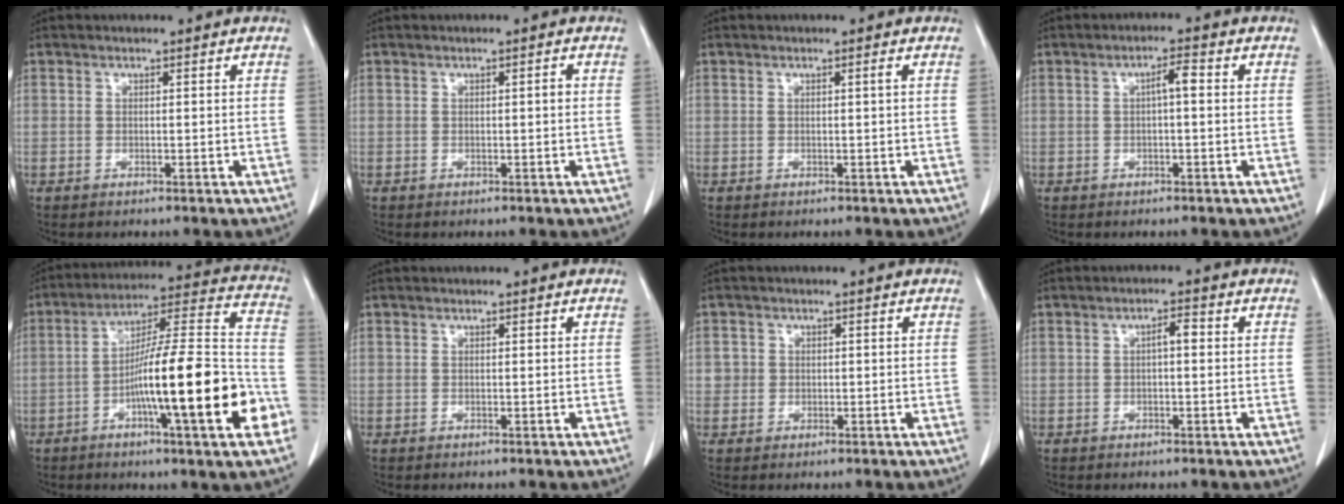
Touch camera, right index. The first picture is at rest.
{"total": 0.8, "force": [0.1, 0.1, 0.8], "torque": [-0.011, 0.002, 0.001]}
{"total": 0.5, "force": [0.1, -0.1, 0.5], "torque": [-0.007, 0.000, 0.004]}
{"total": 2.6, "force": [0.3, 0.4, 2.6], "torque": [-0.041, 0.007, 0.003]}
{"total": 21.7, "force": [-6.9, 1.5, 20.5], "torque": [-0.284, 0.006, -0.107]}
{"total": 0.0}
{"total": 1.8, "force": [0.2, 1.8, 0.2], "torque": [0.005, 0.005, 0.000]}
{"total": 2.1, "force": [0.2, 0.6, 2.0], "torque": [-0.031, 0.007, 0.003]}